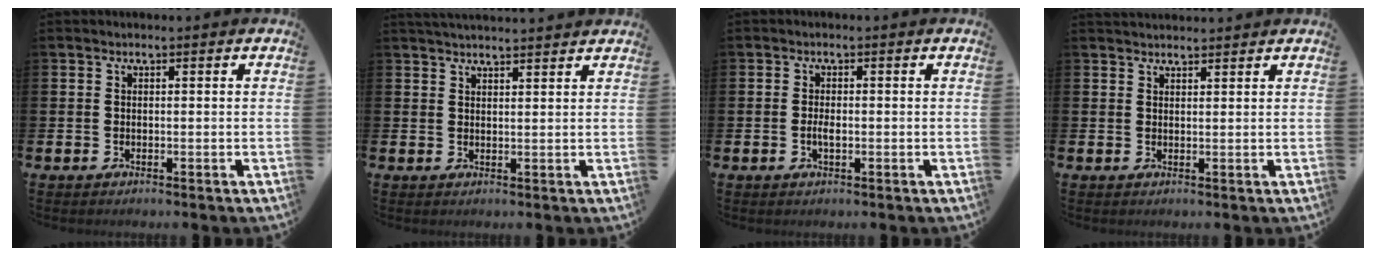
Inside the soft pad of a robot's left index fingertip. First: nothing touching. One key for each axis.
{"total": 2.6, "fx": 2.6, "fy": -0.1, "fz": 0.2, "tx": -0.011, "ty": -0.009, "tz": 0.048}
{"total": 1.5, "fx": -0.3, "fy": 0.6, "fz": 1.4, "tx": -0.019, "ty": -0.002, "tz": -0.007}
{"total": 1.8, "fx": 1.8, "fy": 0.3, "fz": 0.0, "tx": 0.003, "ty": -0.007, "tz": 0.032}